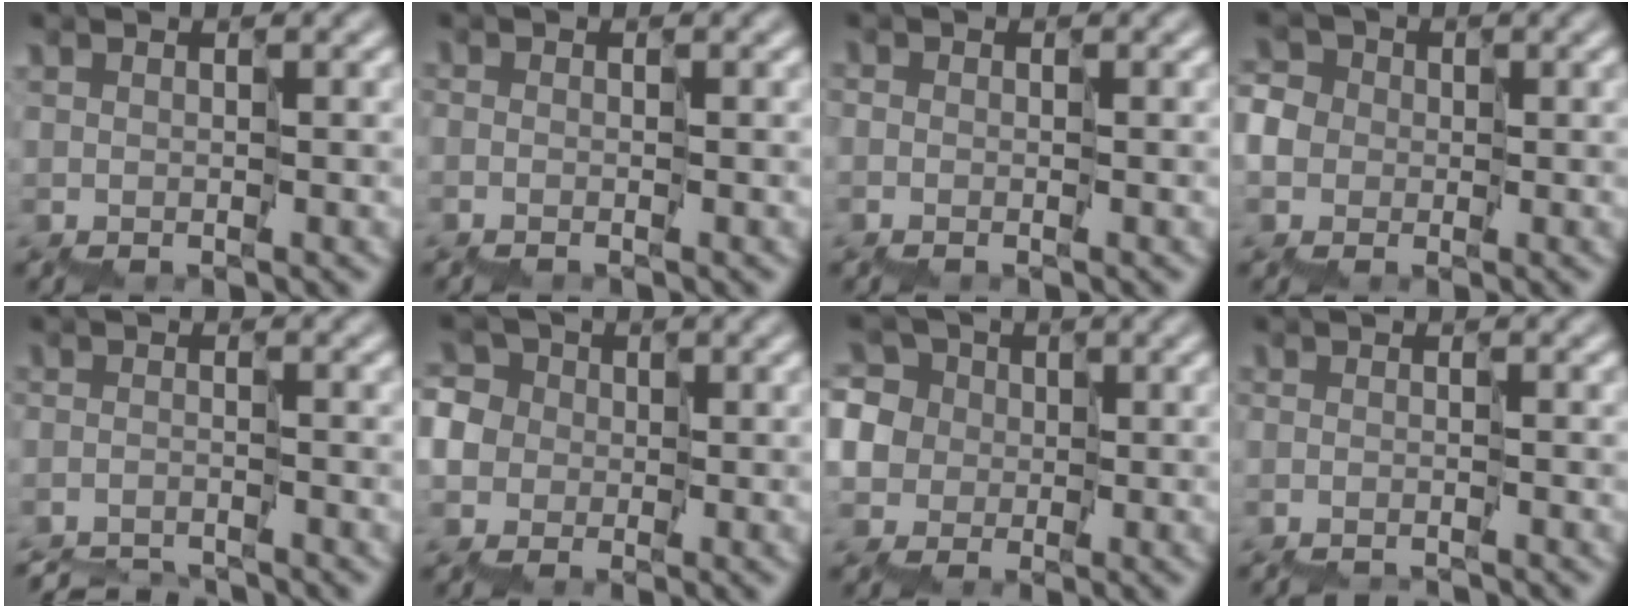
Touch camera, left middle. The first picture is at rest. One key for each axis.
{"total": 0.8, "fx": -0.7, "fy": 0.3, "fz": 0.1, "tx": 0.007, "ty": -0.002, "tz": -0.019}
{"total": 0.8, "fx": -0.6, "fy": 0.5, "fz": 0.2, "tx": 0.008, "ty": -0.002, "tz": -0.017}
{"total": 4.9, "fx": 0.1, "fy": 4.5, "fz": 1.8, "tx": -0.023, "ty": 0.025, "tz": -0.028}
{"total": 4.8, "fx": -4.8, "fy": 0.2, "fz": 0.0, "tx": 0.012, "ty": 0.001, "tz": -0.081}
{"total": 7.6, "fx": 1.5, "fy": 6.8, "fz": 3.1, "tx": -0.066, "ty": 0.036, "tz": -0.024}
{"total": 10.8, "fx": 4.7, "fy": 8.6, "fz": 4.5, "tx": -0.098, "ty": 0.054, "tz": 0.042}
{"total": 2.8, "fx": -2.8, "fy": 0.5, "fz": 0.1, "tx": 0.013, "ty": 0.001, "tz": -0.050}